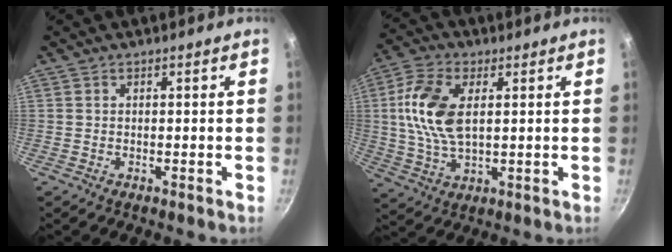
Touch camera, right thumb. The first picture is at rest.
{"total": 12.4, "force": [2.2, 6.7, 10.2], "torque": [-0.202, 0.004, 0.040]}